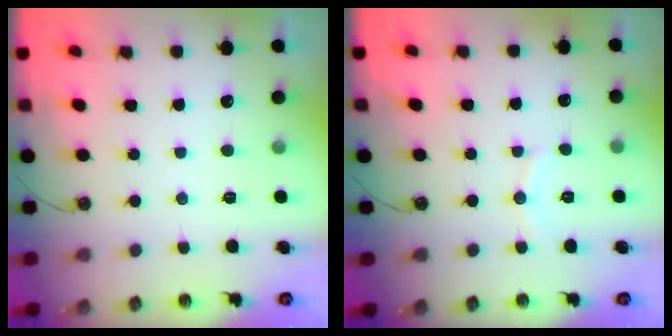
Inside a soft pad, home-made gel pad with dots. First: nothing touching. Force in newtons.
{"total": 5.6, "press": 5.6, "slide": 0.4}